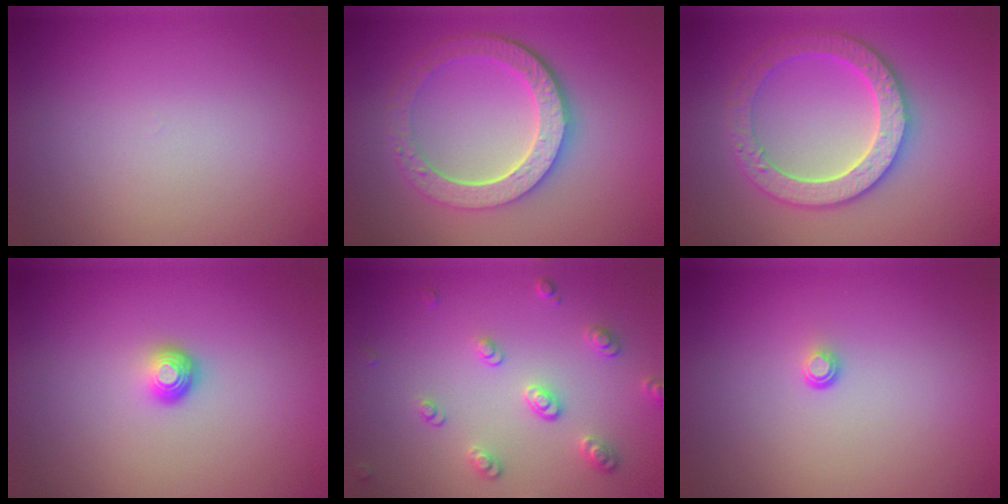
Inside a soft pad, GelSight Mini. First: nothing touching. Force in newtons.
{"total": 5.8, "press": 4.6, "slide": 3.6}
{"total": 4.3, "press": 4.2, "slide": 1.1}
{"total": 1.7, "press": 1.2, "slide": 1.2}
{"total": 2.5, "press": 2.5, "slide": 0.4}
{"total": 0.7, "press": 0.4, "slide": 0.6}